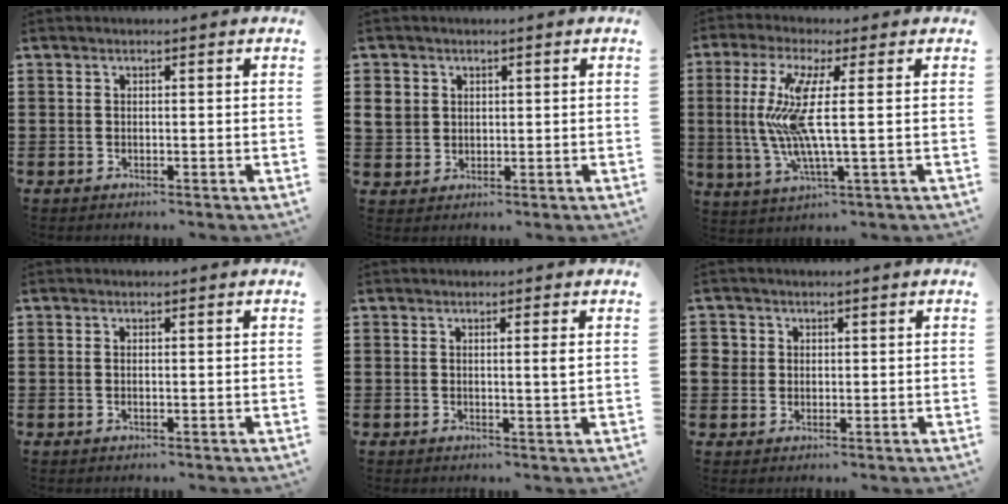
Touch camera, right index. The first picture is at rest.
{"total": 3.0, "force": [0.9, 2.7, 0.9], "torque": [-0.029, 0.009, 0.017]}
{"total": 10.1, "force": [0.9, 0.7, 10.1], "torque": [-0.214, -0.022, 0.010]}
{"total": 0.6, "force": [-0.2, 0.0, 0.6], "torque": [-0.011, -0.005, -0.003]}
{"total": 1.7, "force": [0.4, -0.3, 1.7], "torque": [-0.030, -0.003, 0.004]}
{"total": 2.2, "force": [0.5, 2.1, 0.3], "torque": [-0.016, 0.009, 0.007]}